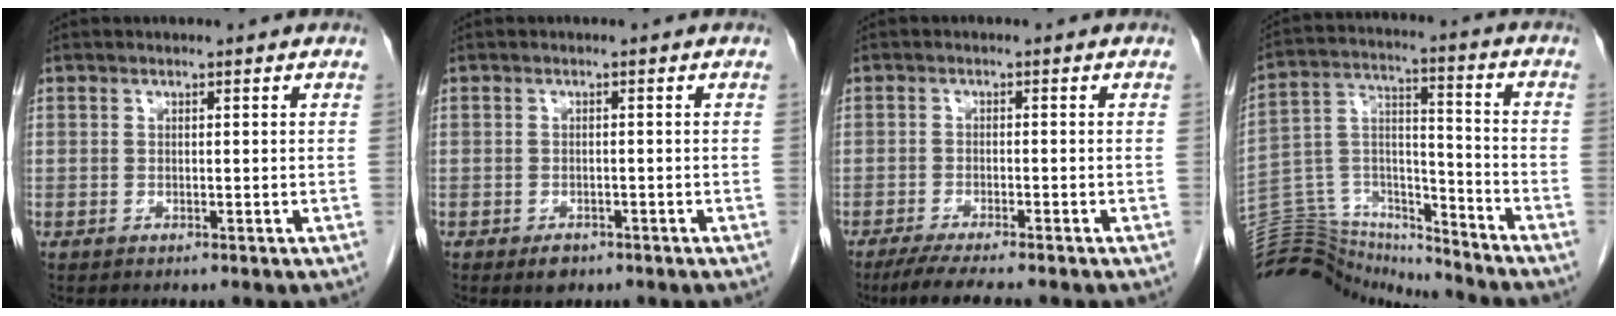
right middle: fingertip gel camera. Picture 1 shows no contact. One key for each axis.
{"total": 1.9, "fx": -1.3, "fy": 1.1, "fz": 0.9, "tx": -0.014, "ty": 0.000, "tz": -0.010}
{"total": 5.9, "fx": -4.9, "fy": 0.1, "fz": 3.4, "tx": -0.053, "ty": -0.016, "tz": -0.080}
{"total": 16.9, "fx": -16.7, "fy": 2.1, "fz": 1.6, "tx": -0.028, "ty": 0.058, "tz": -0.280}